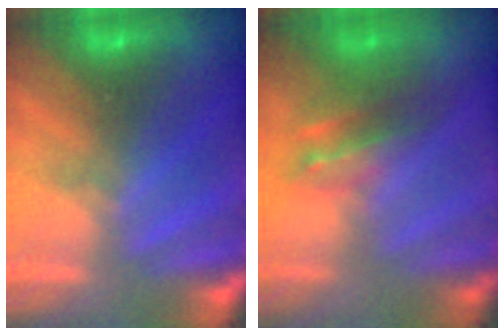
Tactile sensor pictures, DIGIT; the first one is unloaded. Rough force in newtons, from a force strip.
{"total": 2.9}